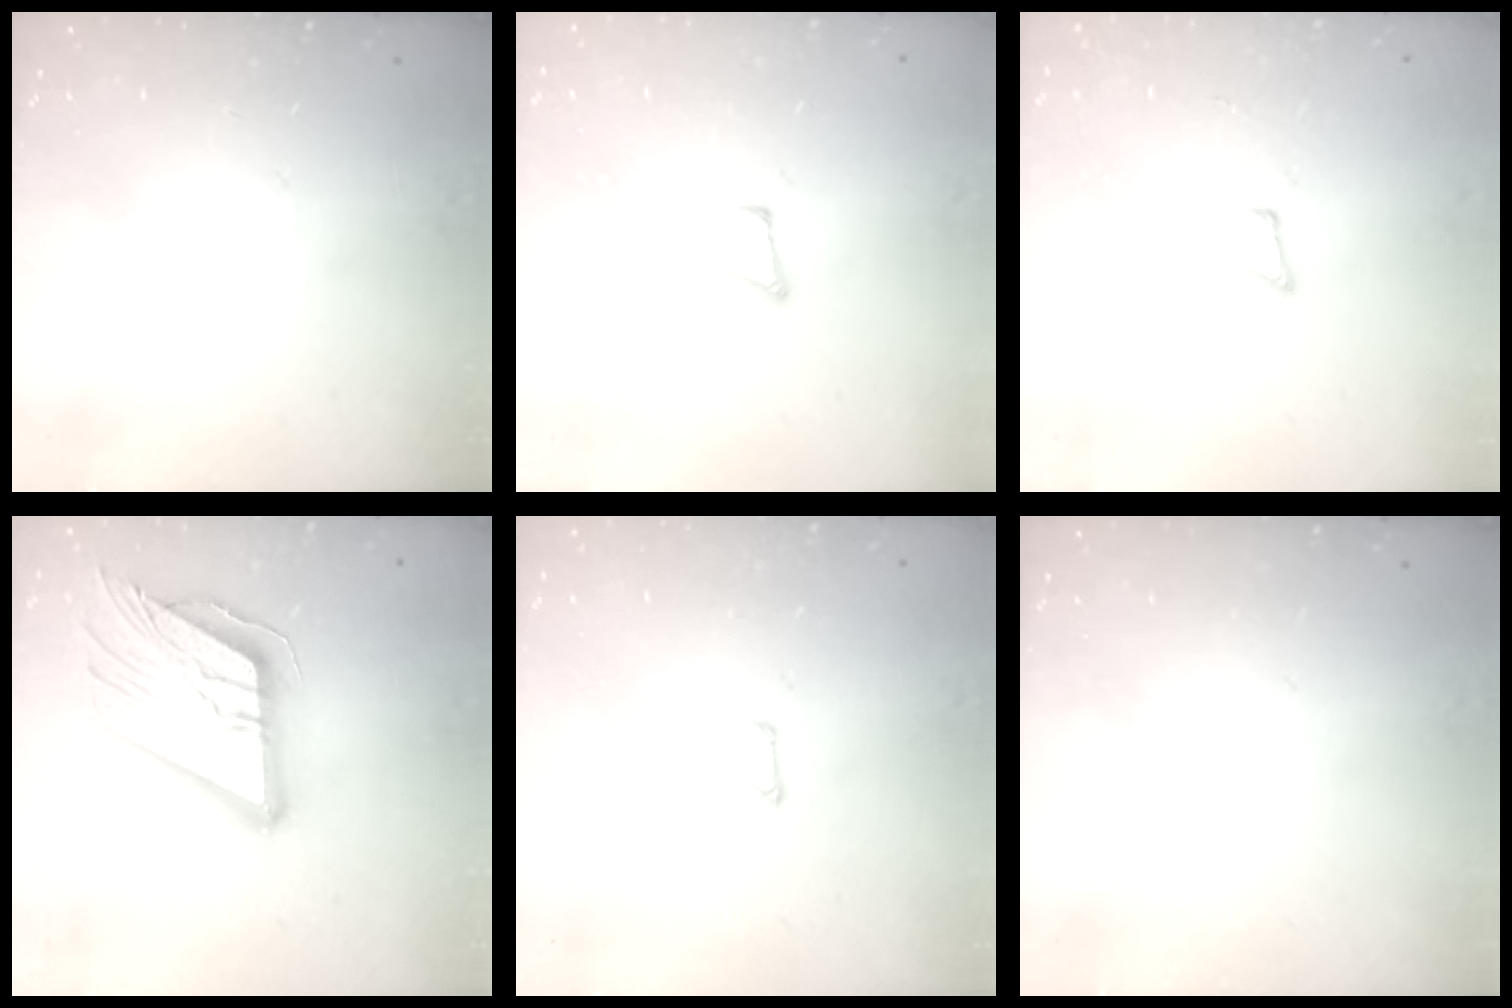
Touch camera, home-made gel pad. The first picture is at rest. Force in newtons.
{"total": 5.2, "press": 4.2, "slide": 3.1}
{"total": 3.9, "press": 2.6, "slide": 2.9}
{"total": 18.2, "press": 18.1, "slide": 2.0}
{"total": 1.2, "press": 1.2, "slide": 0.0}
{"total": 0.0}